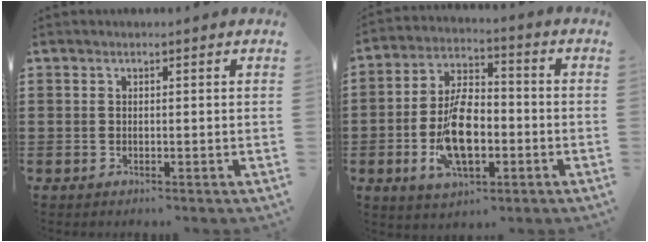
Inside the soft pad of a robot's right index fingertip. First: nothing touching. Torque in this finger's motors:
{"motor_torque": [2.14, 0.00, 1.05, 0.21]}